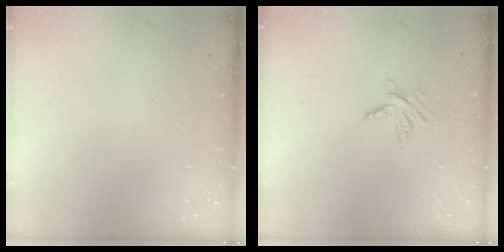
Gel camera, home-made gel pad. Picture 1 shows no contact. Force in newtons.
{"total": 6.0, "press": 5.9, "slide": 0.6}